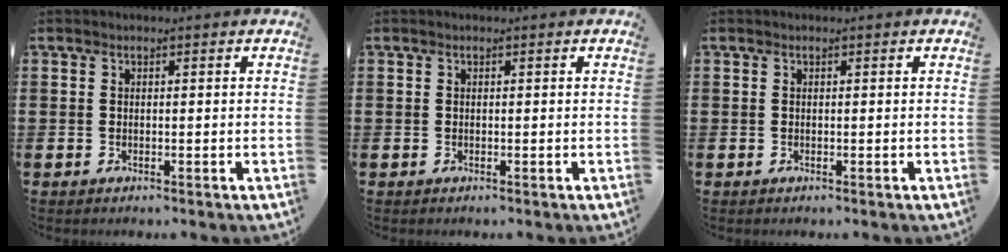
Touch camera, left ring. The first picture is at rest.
{"total": 0.0}
{"total": 0.0}